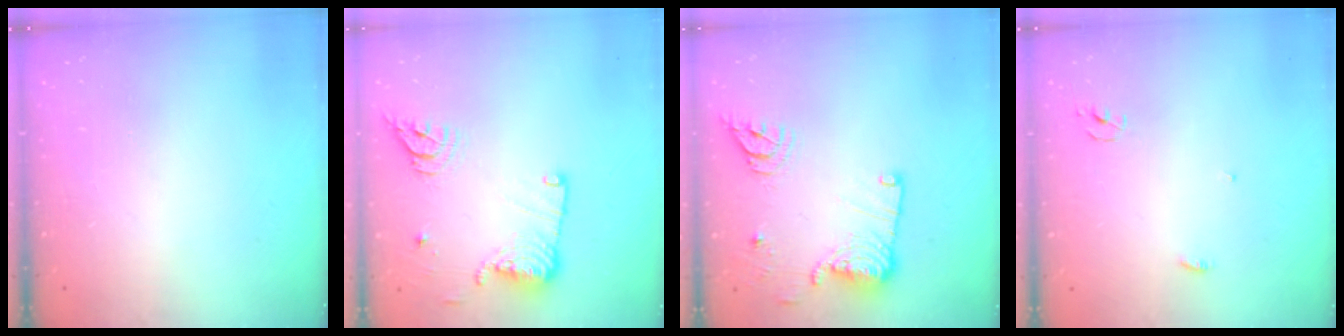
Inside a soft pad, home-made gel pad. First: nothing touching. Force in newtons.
{"total": 15.8, "press": 15.0, "slide": 4.9}
{"total": 15.4, "press": 15.3, "slide": 1.5}
{"total": 2.3, "press": 2.3, "slide": 0.1}